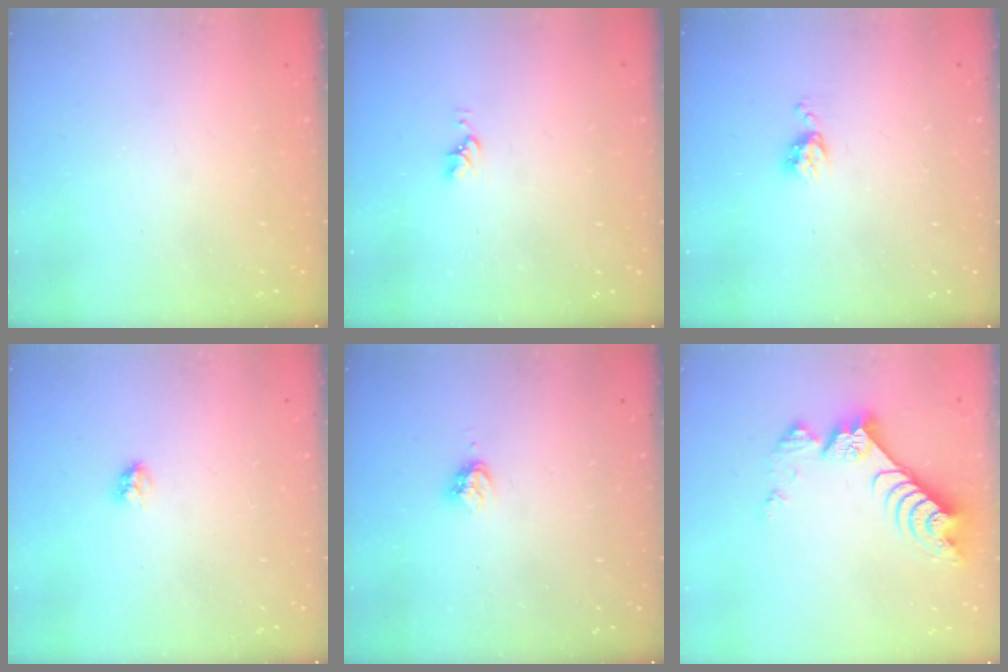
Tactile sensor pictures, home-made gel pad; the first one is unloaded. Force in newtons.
{"total": 2.1, "press": 2.0, "slide": 0.3}
{"total": 4.7, "press": 4.7, "slide": 0.6}
{"total": 2.8, "press": 2.8, "slide": 0.4}
{"total": 3.2, "press": 3.2, "slide": 0.5}
{"total": 10.3, "press": 10.3, "slide": 1.0}